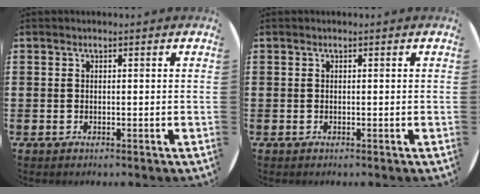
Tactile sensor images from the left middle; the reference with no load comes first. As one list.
[{"total": 0.0}]